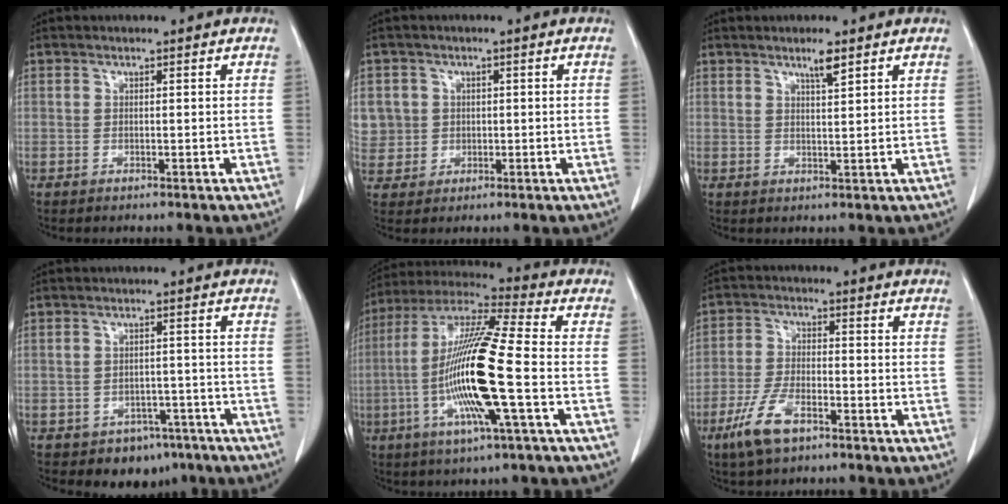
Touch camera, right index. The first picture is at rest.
{"total": 6.4, "force": [1.3, 6.2, 0.5], "torque": [-0.015, 0.020, 0.036]}
{"total": 2.5, "force": [1.8, 0.0, 1.8], "torque": [-0.036, -0.002, 0.032]}
{"total": 5.9, "force": [-4.1, 4.1, 1.4], "torque": [-0.003, 0.013, -0.048]}
{"total": 17.4, "force": [-3.6, 0.6, 17.0], "torque": [-0.346, -0.008, -0.078]}
{"total": 7.6, "force": [-4.7, 2.7, 5.5], "torque": [-0.122, -0.010, -0.088]}